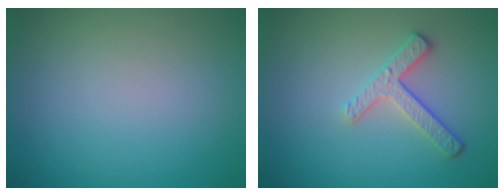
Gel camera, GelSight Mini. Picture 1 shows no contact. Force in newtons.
{"total": 2.7, "press": 2.3, "slide": 1.5}